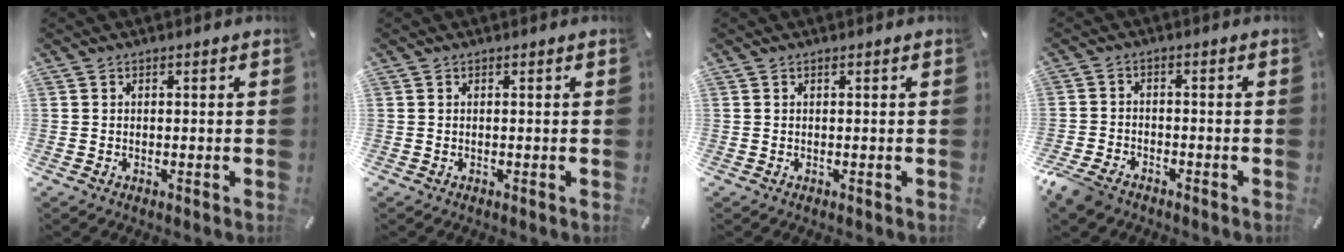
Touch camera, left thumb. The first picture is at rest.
{"total": 0.0}
{"total": 0.0}
{"total": 4.9, "force": [-4.0, 2.5, 1.6], "torque": [-0.049, 0.012, -0.081]}